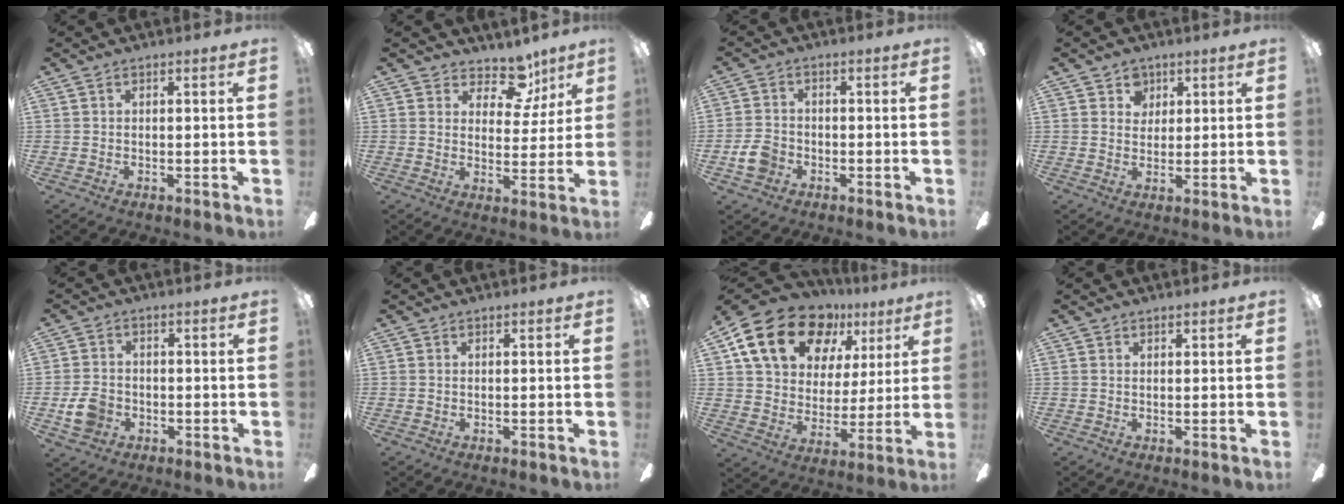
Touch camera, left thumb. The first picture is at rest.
{"total": 9.5, "force": [6.8, 5.5, 3.8], "torque": [-0.052, -0.040, 0.123]}
{"total": 5.5, "force": [-2.2, 4.3, 2.6], "torque": [-0.060, 0.013, -0.042]}
{"total": 4.5, "force": [2.6, 3.6, 0.6], "torque": [-0.004, -0.002, 0.044]}
{"total": 6.4, "force": [-1.9, 5.4, 3.0], "torque": [-0.061, 0.013, -0.033]}
{"total": 0.0}
{"total": 19.7, "force": [11.6, 12.8, 9.3], "torque": [-0.168, -0.051, 0.213]}
{"total": 0.8, "force": [0.7, 0.4, 0.0], "torque": [0.000, 0.002, 0.013]}